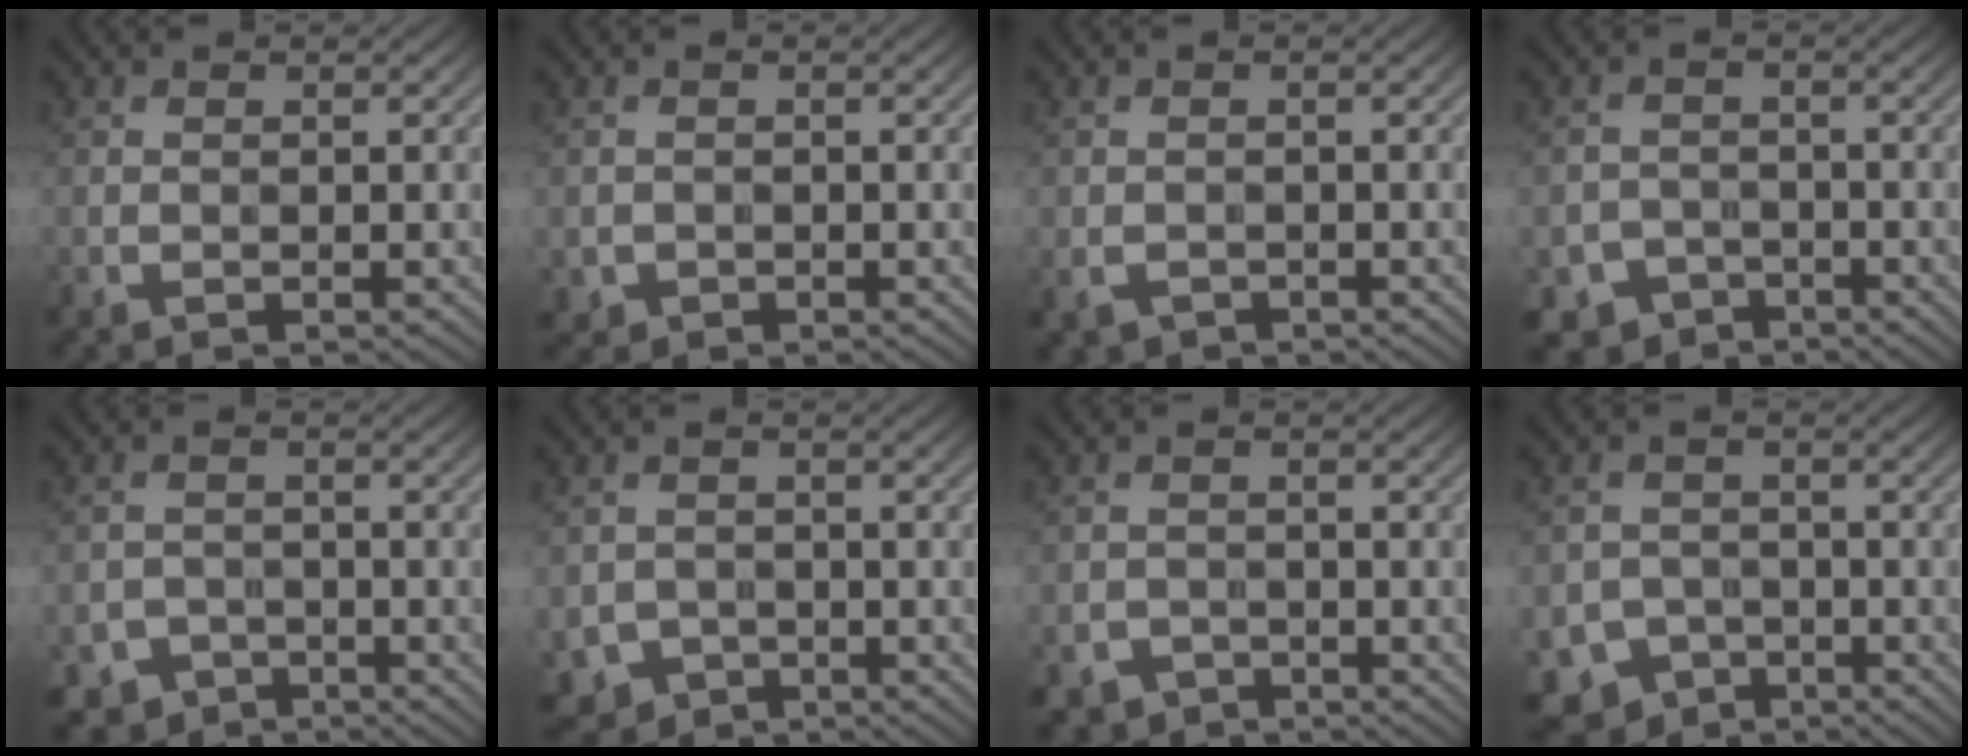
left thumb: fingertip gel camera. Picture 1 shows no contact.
{"total": 1.1, "force": [-0.5, 1.0, 0.0], "torque": [0.004, -0.003, -0.013]}
{"total": 1.9, "force": [-1.2, 1.4, 0.7], "torque": [-0.017, -0.008, -0.024]}
{"total": 4.5, "force": [-3.3, 2.9, 0.7], "torque": [-0.008, -0.004, -0.059]}
{"total": 3.9, "force": [-2.9, 2.5, 0.6], "torque": [-0.006, -0.004, -0.051]}
{"total": 4.2, "force": [-2.4, 3.2, 1.3], "torque": [-0.028, -0.011, -0.043]}
{"total": 2.8, "force": [-2.1, 1.8, 0.3], "torque": [0.000, -0.002, -0.038]}
{"total": 7.9, "force": [-5.2, 5.6, 2.1], "torque": [-0.037, -0.020, -0.083]}